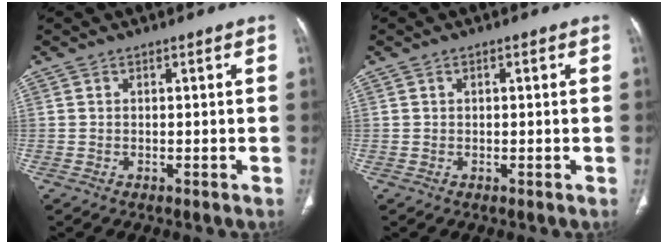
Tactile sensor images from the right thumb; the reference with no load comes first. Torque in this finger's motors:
{"motor_torque": [0.57, 0.33, -0.28, 0.12, 0.00]}